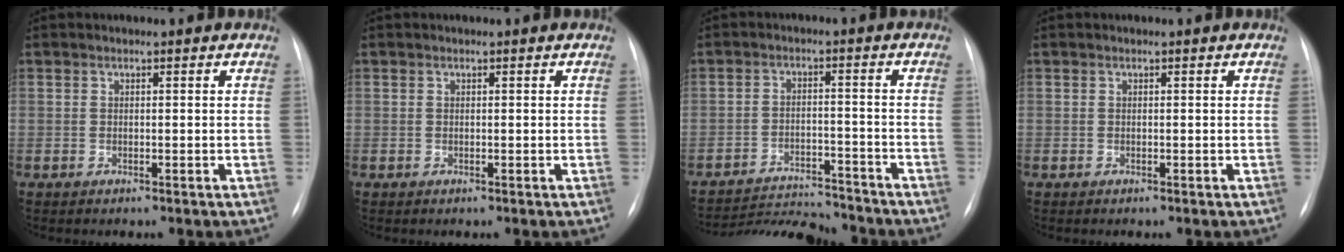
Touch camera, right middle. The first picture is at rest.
{"total": 0.0}
{"total": 11.5, "force": [-11.3, 1.0, 1.9], "torque": [-0.031, -0.004, -0.176]}
{"total": 0.0}